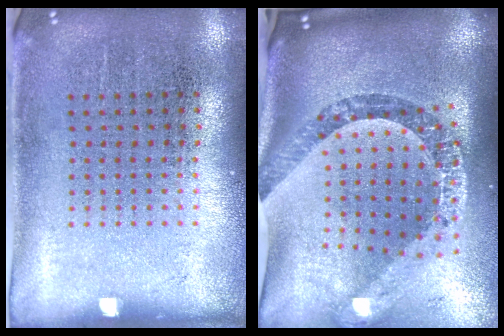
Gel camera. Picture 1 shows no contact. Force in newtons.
{"total": 2.6, "press": 1.9, "slide": 1.7}